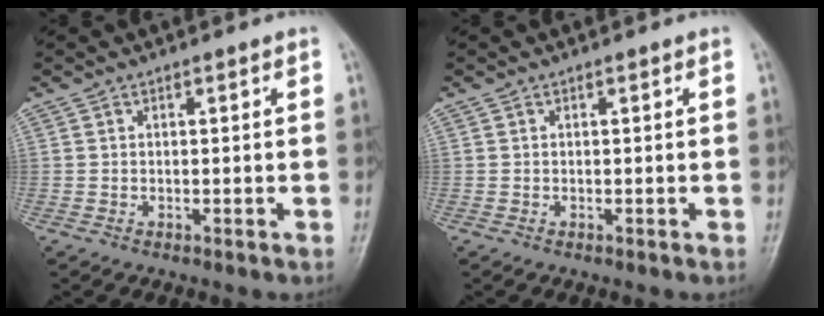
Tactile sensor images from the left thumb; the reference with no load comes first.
{"total": 0.0}